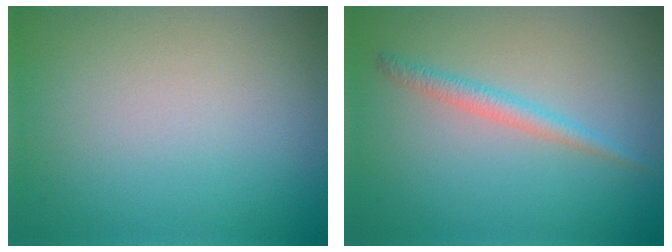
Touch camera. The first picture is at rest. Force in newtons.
{"total": 1.8, "press": 1.8, "slide": 0.1}